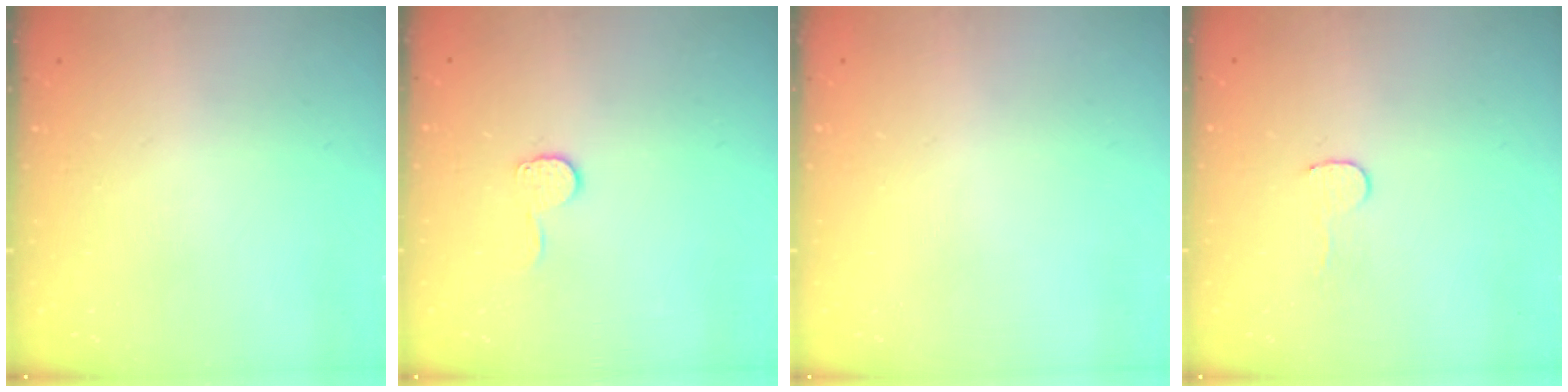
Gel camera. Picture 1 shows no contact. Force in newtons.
{"total": 7.1, "press": 7.1, "slide": 0.4}
{"total": 0.6, "press": 0.6, "slide": 0.2}
{"total": 4.1, "press": 4.1, "slide": 0.3}